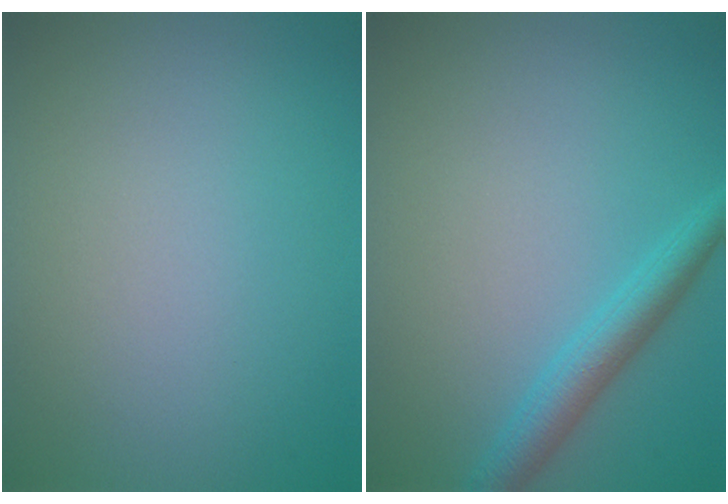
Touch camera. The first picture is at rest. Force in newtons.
{"total": 3.0, "press": 3.0, "slide": 0.0}